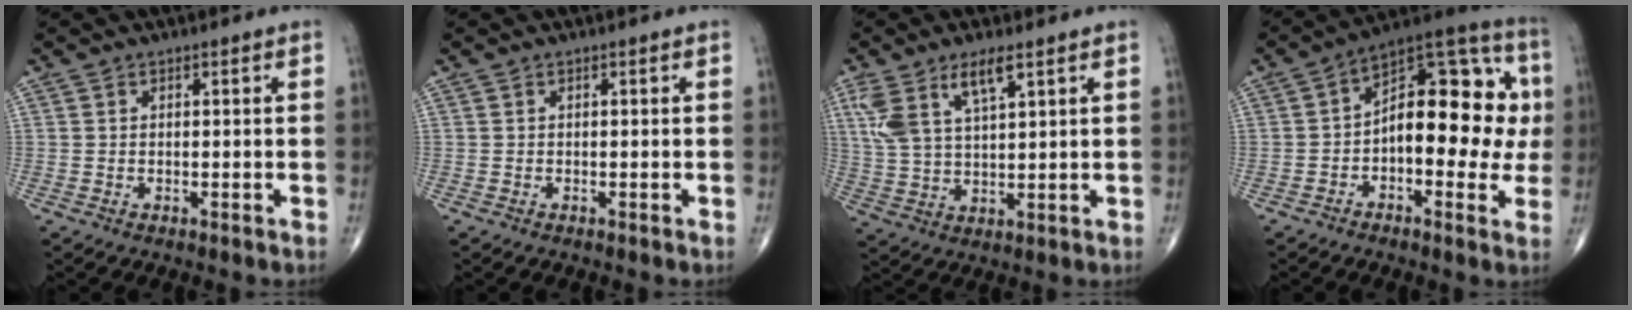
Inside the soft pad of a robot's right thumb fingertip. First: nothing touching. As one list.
[{"total": 0.0}, {"total": 9.3, "force": [4.9, 3.3, 7.2], "torque": [-0.155, -0.013, 0.105]}, {"total": 18.4, "force": [-0.4, 9.7, 15.6], "torque": [-0.183, 0.041, -0.015]}]